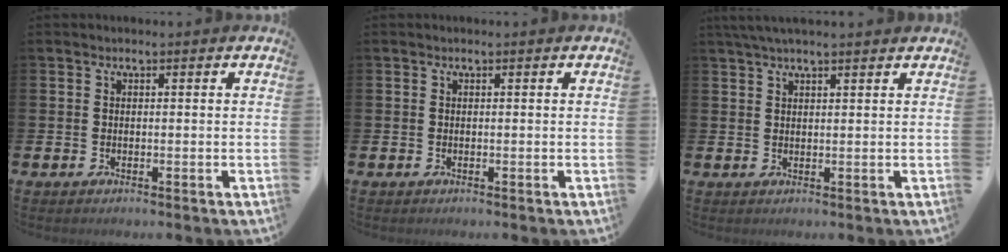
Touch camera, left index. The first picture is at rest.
{"total": 0.0}
{"total": 2.9, "force": [2.5, 0.2, 1.4], "torque": [-0.029, -0.002, 0.045]}